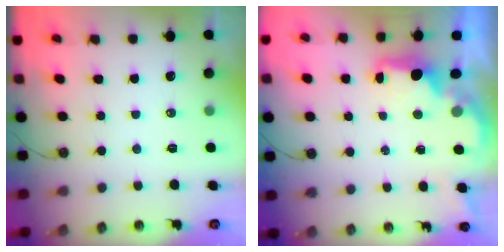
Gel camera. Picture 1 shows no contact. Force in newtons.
{"total": 2.2, "press": 2.1, "slide": 0.8}